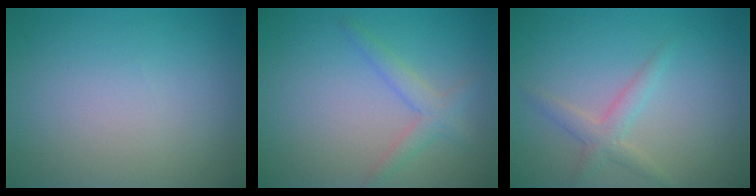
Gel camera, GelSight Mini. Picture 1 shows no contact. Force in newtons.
{"total": 2.1, "press": 2.1, "slide": 0.1}
{"total": 2.0, "press": 2.0, "slide": 0.0}